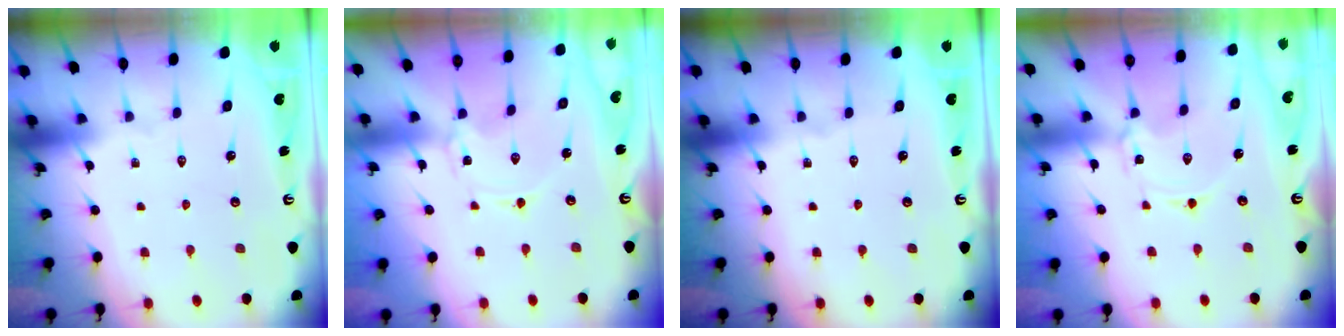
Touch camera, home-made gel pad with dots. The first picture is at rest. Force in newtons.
{"total": 0.0}
{"total": 0.0}
{"total": 1.4, "press": 1.4, "slide": 0.2}